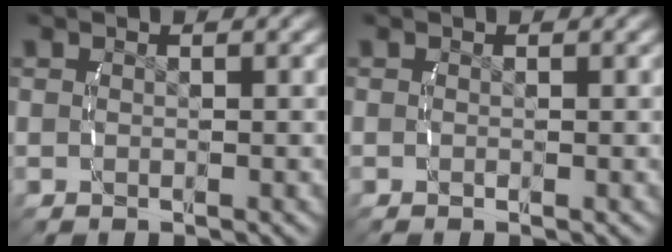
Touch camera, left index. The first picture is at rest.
{"total": 0.0}